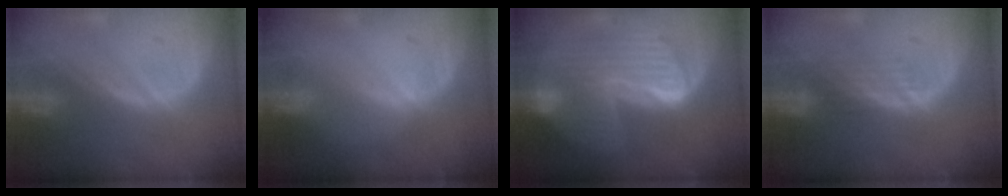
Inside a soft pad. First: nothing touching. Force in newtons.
{"total": 0.0}
{"total": 10.2, "press": 10.2, "slide": 0.9}
{"total": 3.3, "press": 2.8, "slide": 1.8}